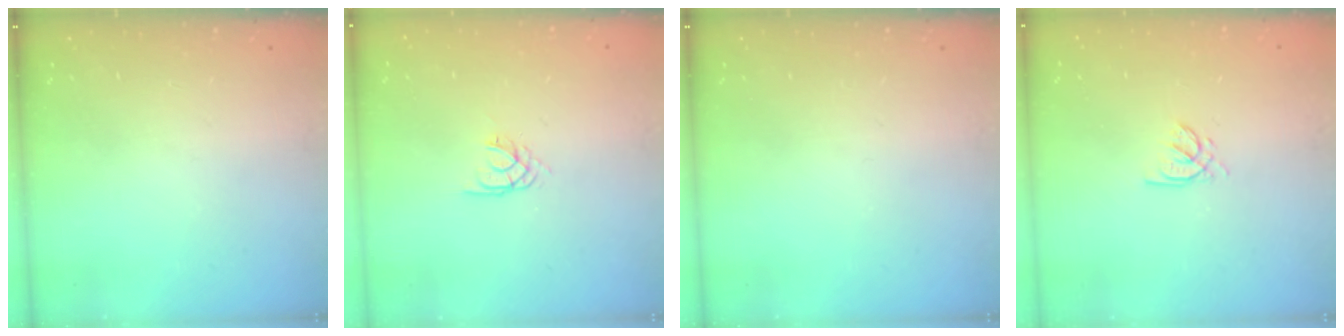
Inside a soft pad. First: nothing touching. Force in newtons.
{"total": 1.7, "press": 1.7, "slide": 0.1}
{"total": 0.0}
{"total": 1.5, "press": 1.5, "slide": 0.2}